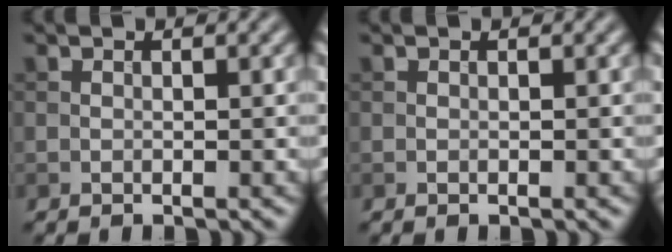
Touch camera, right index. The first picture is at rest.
{"total": 0.0}